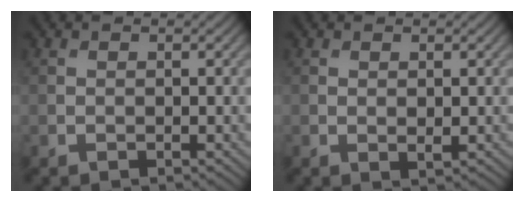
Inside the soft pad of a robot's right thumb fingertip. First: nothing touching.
{"total": 0.9, "force": [0.2, 0.3, 0.8], "torque": [-0.013, -0.005, 0.005]}